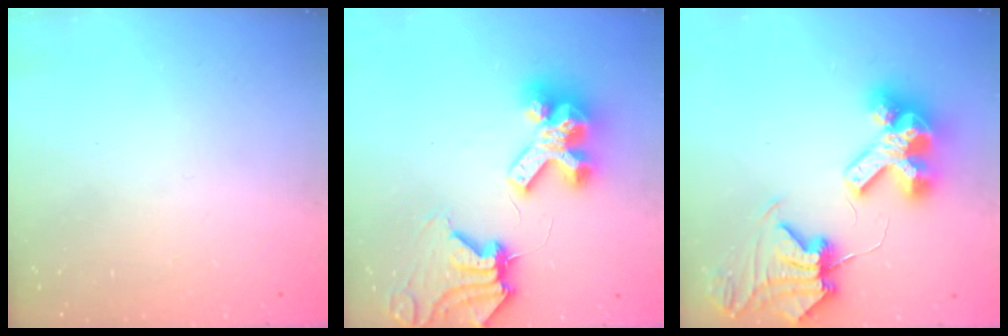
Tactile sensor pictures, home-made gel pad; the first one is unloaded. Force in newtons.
{"total": 15.2, "press": 15.1, "slide": 2.0}
{"total": 12.4, "press": 12.3, "slide": 1.6}